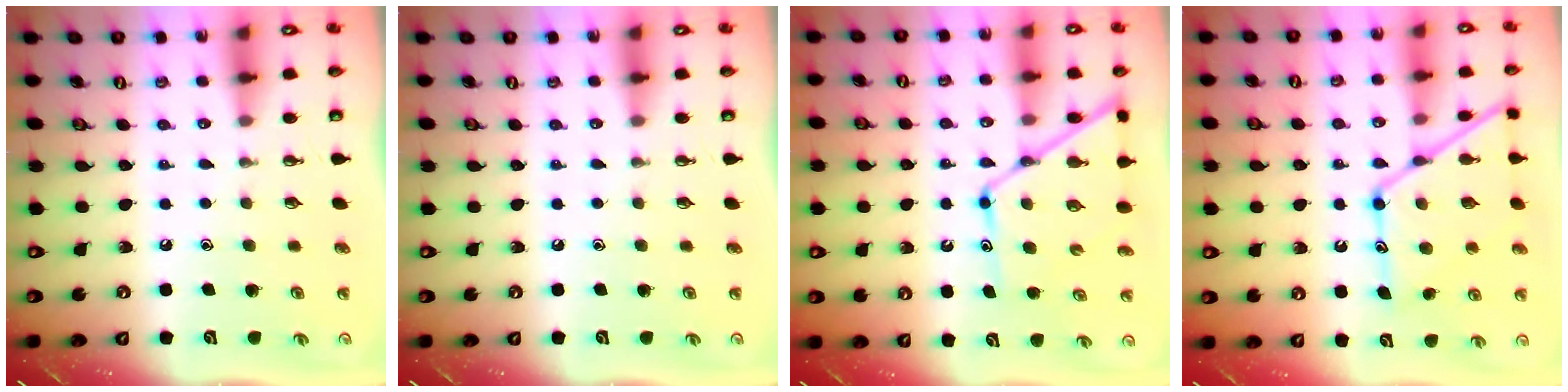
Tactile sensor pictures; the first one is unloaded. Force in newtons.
{"total": 0.0}
{"total": 13.1, "press": 13.1, "slide": 1.1}
{"total": 16.0, "press": 16.0, "slide": 1.5}